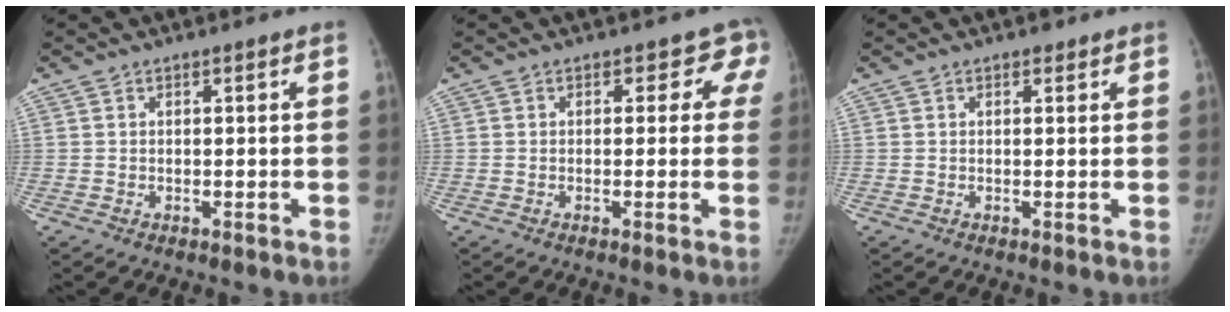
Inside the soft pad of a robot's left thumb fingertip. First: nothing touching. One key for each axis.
{"total": 3.8, "fx": 2.2, "fy": 2.9, "fz": 1.0, "tx": 0.028, "ty": -0.006, "tz": 0.000}
{"total": 1.2, "fx": 0.8, "fy": 0.7, "fz": 0.5, "tx": 0.000, "ty": -0.003, "tz": 0.007}